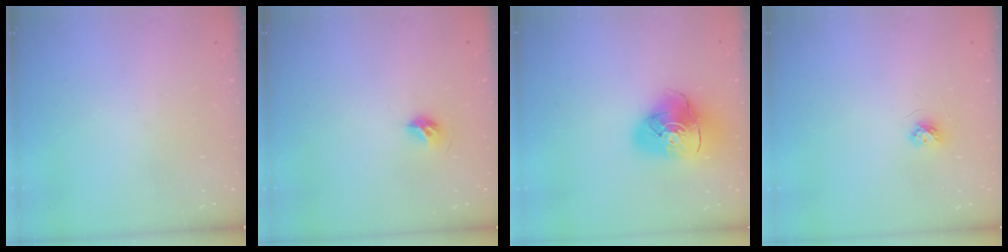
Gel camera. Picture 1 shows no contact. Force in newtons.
{"total": 5.3, "press": 5.2, "slide": 0.9}
{"total": 13.9, "press": 13.8, "slide": 1.7}
{"total": 3.7, "press": 3.6, "slide": 0.4}